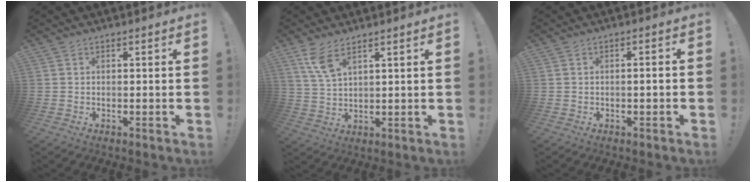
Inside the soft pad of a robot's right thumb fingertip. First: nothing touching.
{"total": 6.7, "force": [4.5, 2.1, 4.5], "torque": [-0.081, -0.023, 0.083]}
{"total": 1.9, "force": [-0.7, 0.0, 1.7], "torque": [-0.035, 0.004, -0.014]}